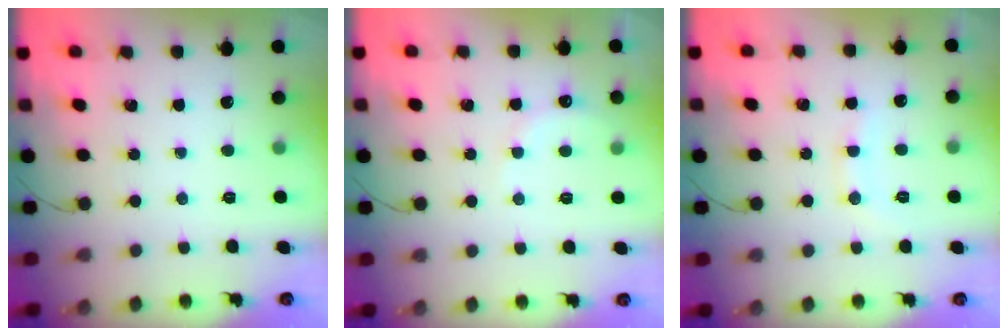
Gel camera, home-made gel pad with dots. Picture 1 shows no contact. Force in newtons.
{"total": 6.4, "press": 6.2, "slide": 1.3}
{"total": 7.1, "press": 6.9, "slide": 1.4}